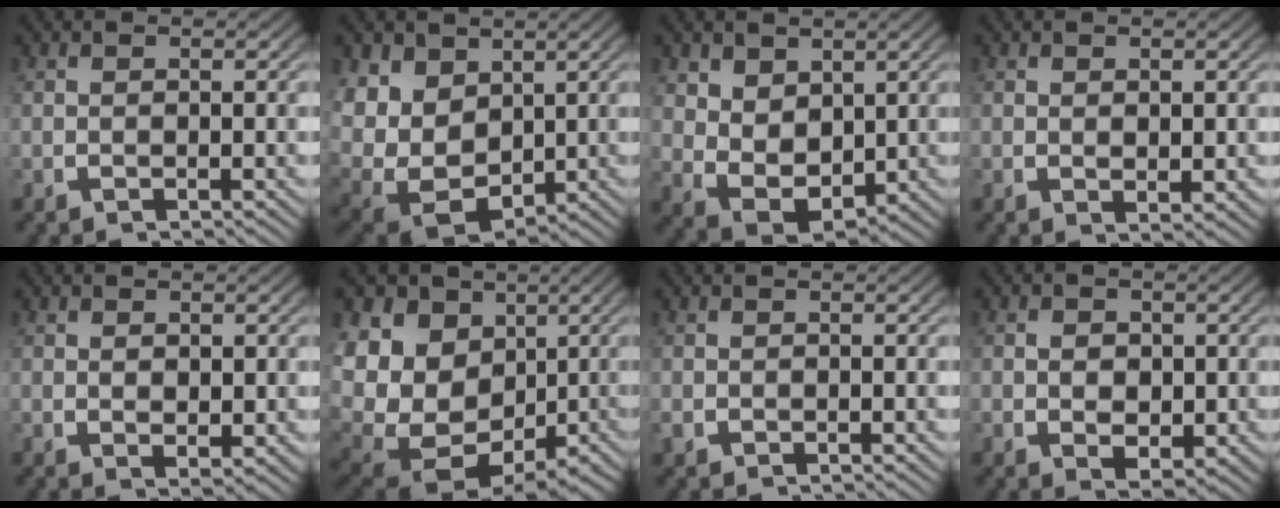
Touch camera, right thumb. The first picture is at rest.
{"total": 13.1, "force": [-0.6, 10.5, 7.8], "torque": [-0.220, -0.070, 0.018]}
{"total": 6.5, "force": [0.0, 4.9, 4.3], "torque": [-0.108, -0.047, 0.022]}
{"total": 1.1, "force": [0.3, 0.7, 0.8], "torque": [-0.010, -0.009, 0.013]}
{"total": 1.5, "force": [0.3, 1.0, 1.1], "torque": [-0.020, -0.014, 0.014]}
{"total": 19.2, "force": [-1.0, 15.7, 11.1], "torque": [-0.278, -0.079, 0.003]}
{"total": 0.7, "force": [-0.3, 0.6, 0.2], "torque": [-0.009, -0.008, -0.004]}
{"total": 3.4, "force": [-0.3, 2.6, 2.2], "torque": [-0.042, -0.025, 0.007]}